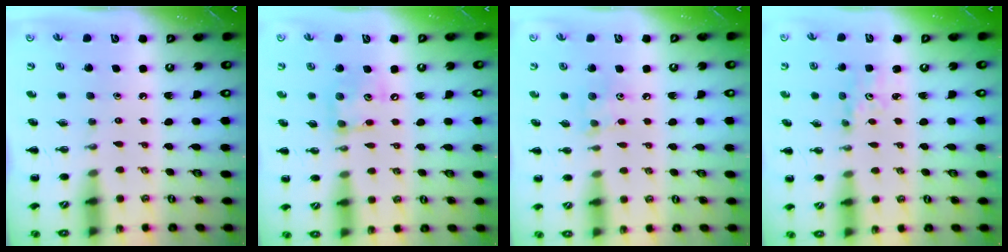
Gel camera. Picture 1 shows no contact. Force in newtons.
{"total": 9.8, "press": 9.7, "slide": 1.4}
{"total": 7.6, "press": 7.5, "slide": 1.4}
{"total": 2.1, "press": 2.0, "slide": 0.7}